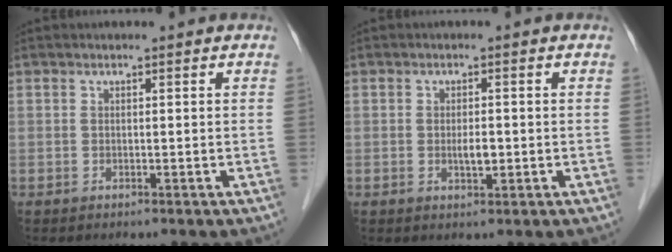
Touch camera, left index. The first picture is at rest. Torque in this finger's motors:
{"motor_torque": [0.40, 0.35, 0.03, 0.02]}